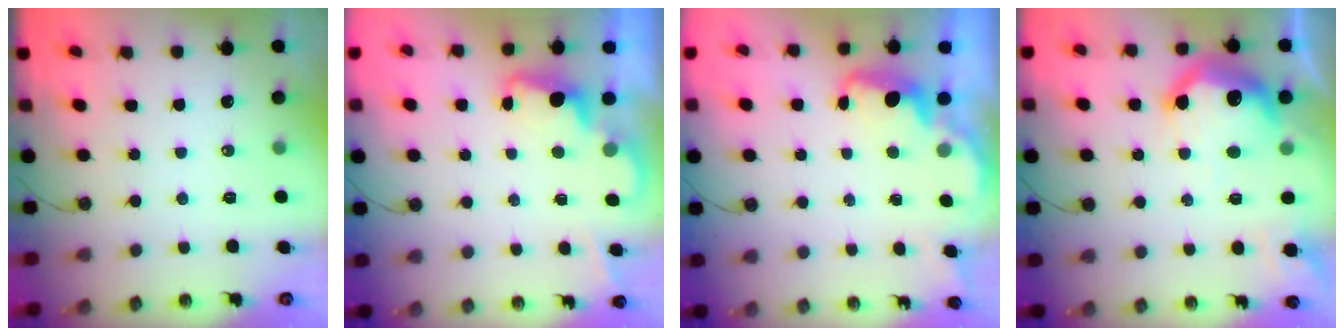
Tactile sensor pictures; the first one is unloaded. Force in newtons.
{"total": 2.4, "press": 2.4, "slide": 0.5}
{"total": 2.5, "press": 2.4, "slide": 0.6}
{"total": 20.2, "press": 20.1, "slide": 1.5}